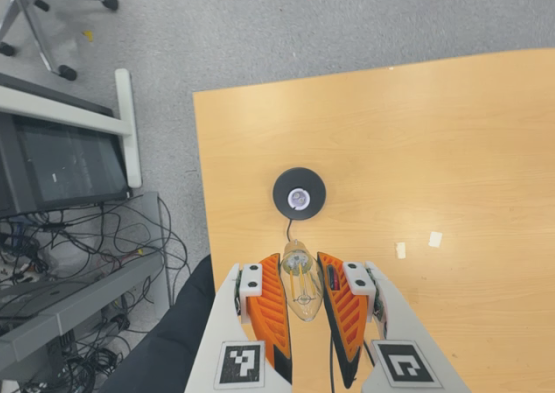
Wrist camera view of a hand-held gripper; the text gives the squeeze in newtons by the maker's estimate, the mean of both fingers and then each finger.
{"total": 19.2, "left": 21.5, "right": 16.8}